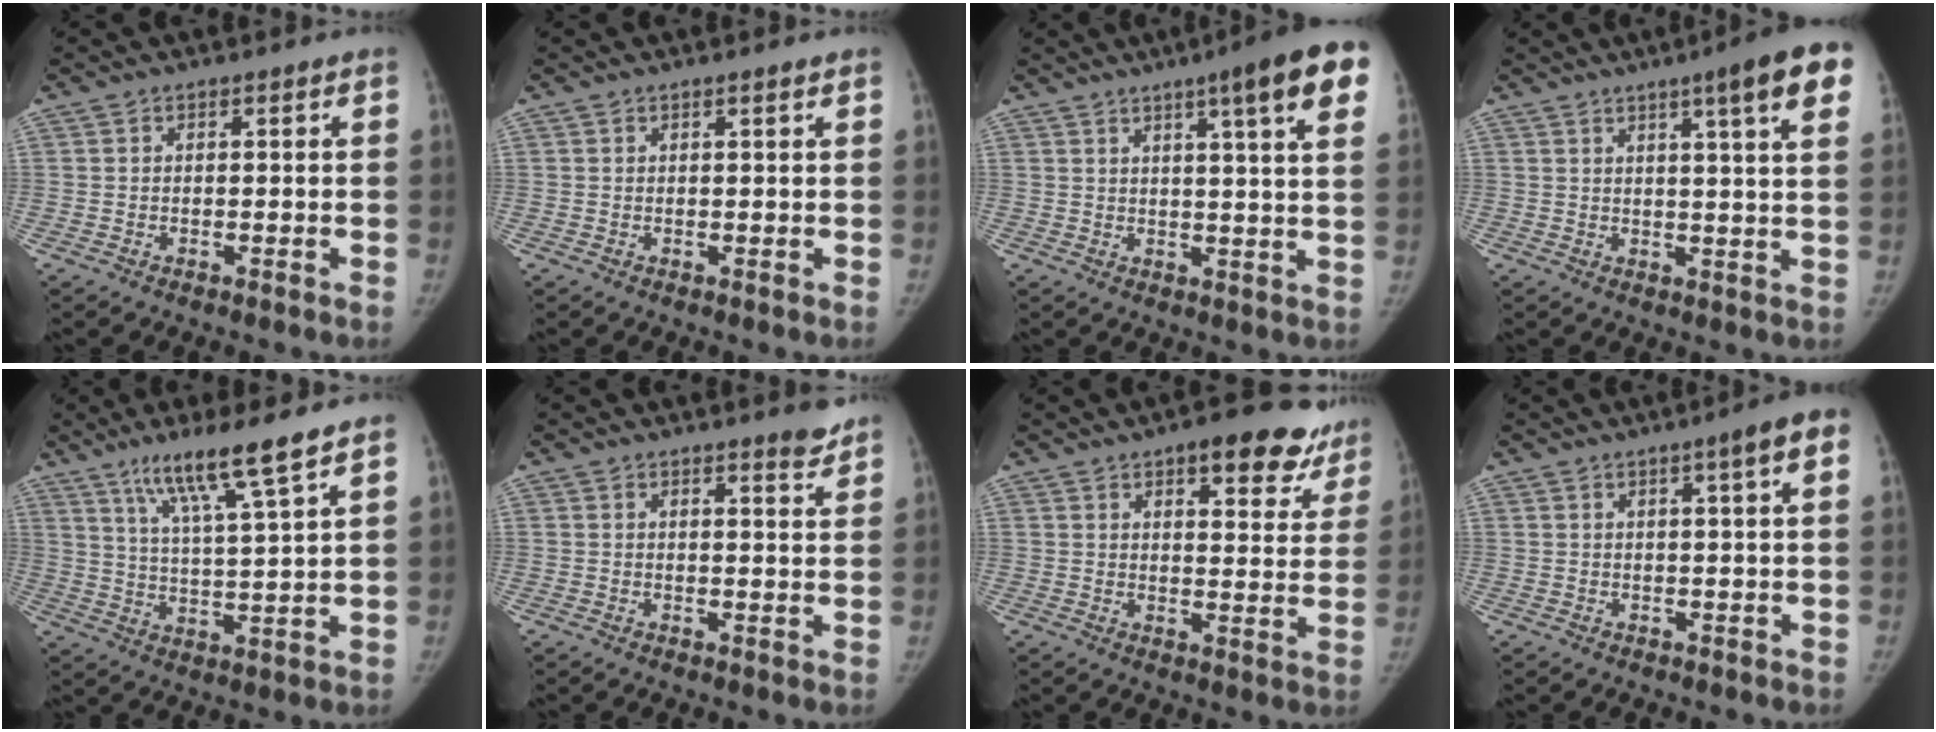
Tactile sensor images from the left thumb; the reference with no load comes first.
{"total": 0.9, "force": [0.6, -0.1, 0.6], "torque": [-0.014, -0.003, 0.013]}
{"total": 14.6, "force": [7.7, 1.4, 12.3], "torque": [-0.153, -0.023, 0.088]}
{"total": 12.3, "force": [6.6, 1.0, 10.4], "torque": [-0.131, -0.021, 0.075]}
{"total": 11.9, "force": [8.0, 0.2, 8.8], "torque": [-0.157, -0.040, 0.146]}
{"total": 3.5, "force": [2.9, 0.3, 1.9], "torque": [-0.017, -0.025, 0.038]}
{"total": 15.1, "force": [10.1, 6.0, 9.6], "torque": [-0.065, -0.045, 0.118]}
{"total": 5.4, "force": [2.2, 0.0, 4.9], "torque": [-0.066, 0.001, 0.028]}